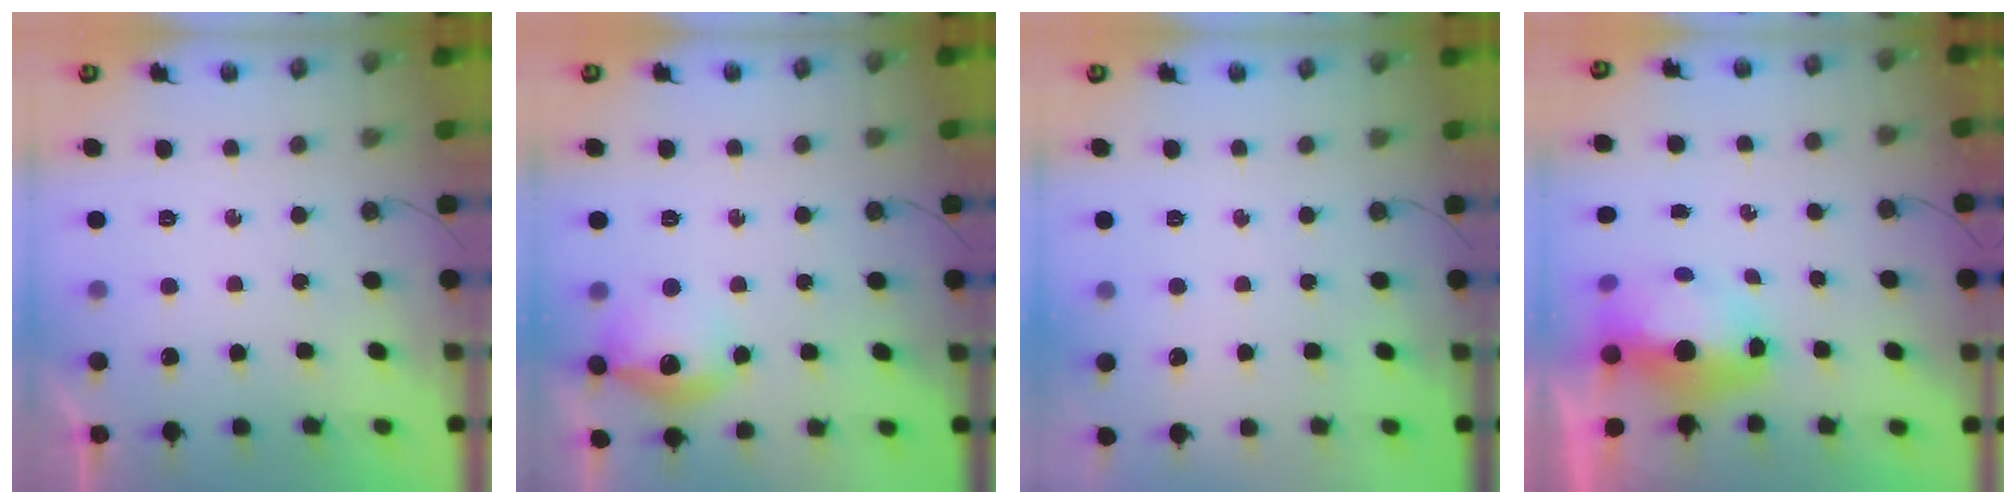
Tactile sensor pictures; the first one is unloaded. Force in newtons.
{"total": 13.9, "press": 13.9, "slide": 1.1}
{"total": 0.0}
{"total": 8.4, "press": 8.3, "slide": 1.6}